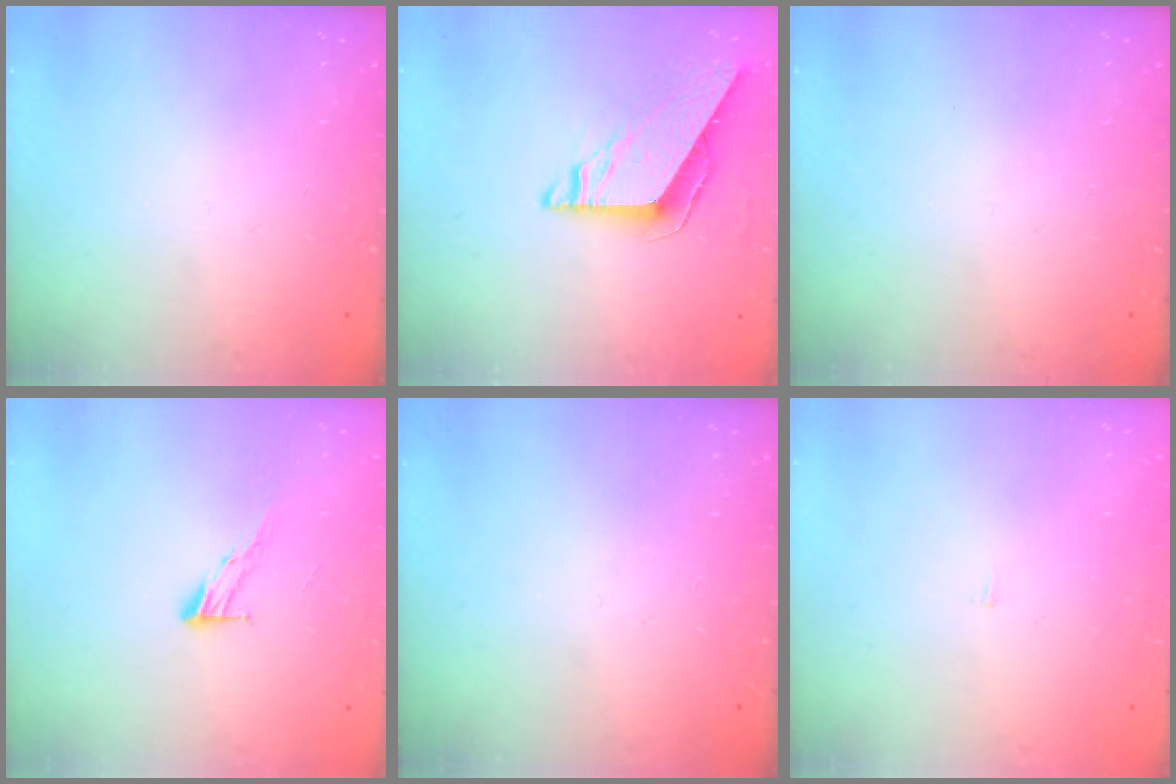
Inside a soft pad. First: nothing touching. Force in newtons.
{"total": 7.6, "press": 7.6, "slide": 0.2}
{"total": 0.0}
{"total": 7.2, "press": 7.2, "slide": 0.6}
{"total": 0.0}
{"total": 2.3, "press": 2.3, "slide": 0.2}